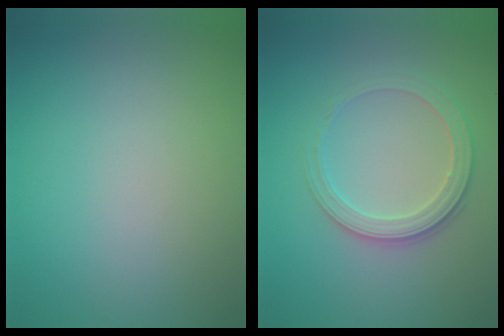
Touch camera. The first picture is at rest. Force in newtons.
{"total": 2.8, "press": 2.6, "slide": 0.8}